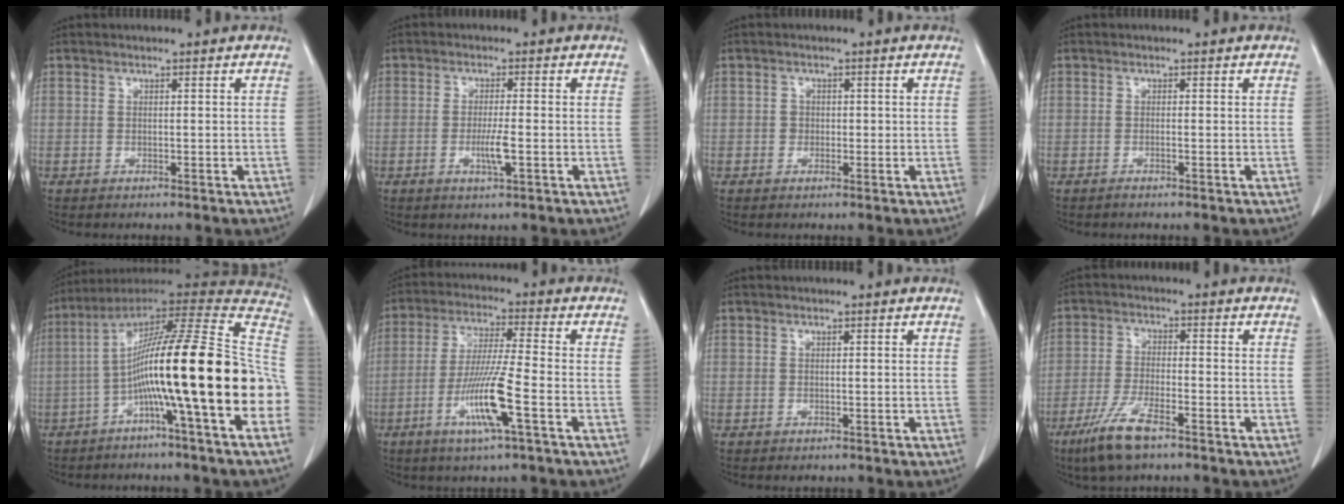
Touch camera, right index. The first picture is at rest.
{"total": 3.5, "force": [-1.1, 0.1, 3.4], "torque": [-0.066, -0.006, -0.019]}
{"total": 1.2, "force": [-0.2, 1.2, 0.3], "torque": [0.001, 0.006, -0.004]}
{"total": 0.7, "force": [-0.5, -0.2, 0.4], "torque": [-0.007, 0.001, -0.011]}
{"total": 26.2, "force": [-5.5, 0.3, 25.6], "torque": [-0.348, 0.020, -0.104]}
{"total": 10.4, "force": [-4.1, -0.3, 9.6], "torque": [-0.190, -0.014, -0.079]}
{"total": 0.5, "force": [-0.2, 0.5, 0.1], "torque": [0.000, 0.004, -0.002]}
{"total": 7.9, "force": [-5.3, 1.5, 5.7], "torque": [-0.123, -0.015, -0.097]}